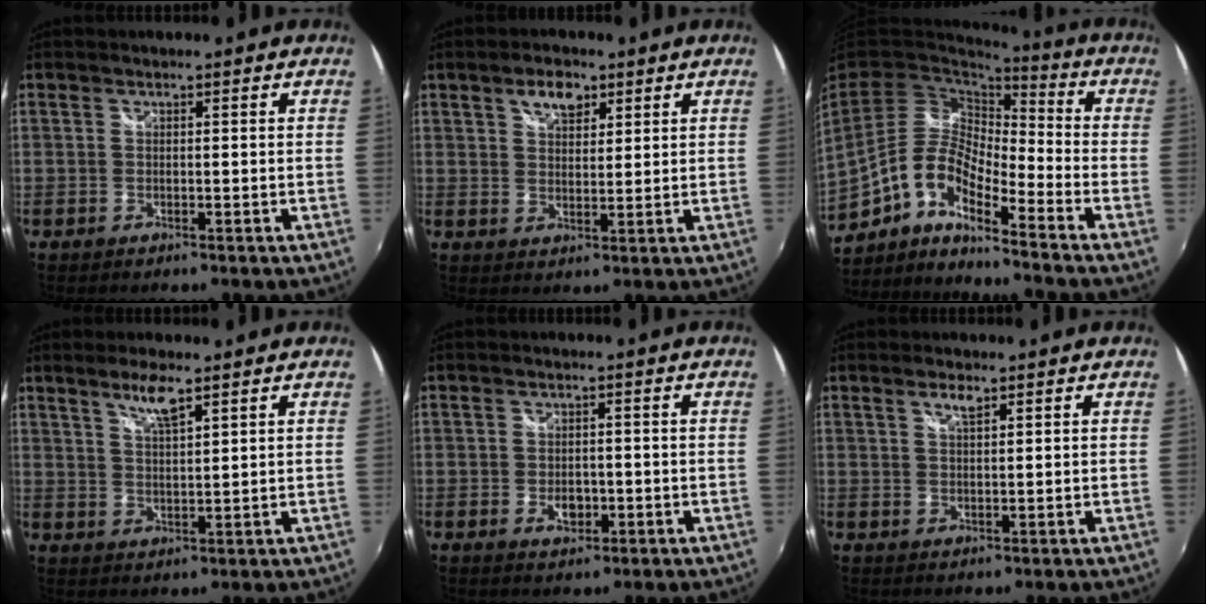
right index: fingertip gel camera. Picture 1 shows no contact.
{"total": 5.0, "force": [3.0, 2.7, 2.9], "torque": [-0.044, 0.010, 0.053]}
{"total": 12.2, "force": [-7.2, 3.9, 9.0], "torque": [-0.162, -0.007, -0.142]}
{"total": 4.7, "force": [3.3, 0.7, 3.4], "torque": [-0.063, 0.000, 0.063]}
{"total": 3.0, "force": [-1.0, 2.1, 1.9], "torque": [-0.033, -0.001, -0.014]}
{"total": 2.2, "force": [1.4, 0.6, 1.5], "torque": [-0.026, 0.003, 0.024]}